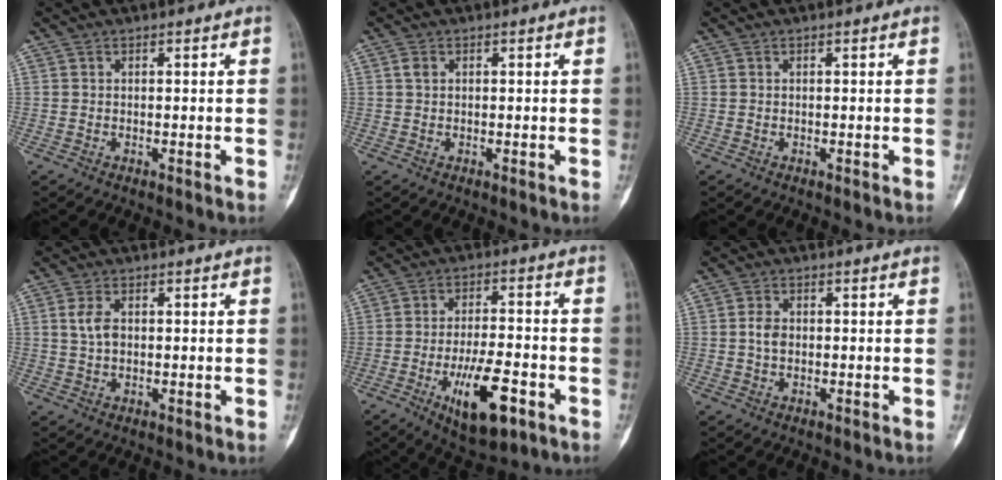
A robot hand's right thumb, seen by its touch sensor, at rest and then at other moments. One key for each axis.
{"total": 1.2, "fx": 0.4, "fy": 0.9, "fz": 0.7, "tx": -0.008, "ty": 0.003, "tz": 0.006}
{"total": 0.0}
{"total": 3.9, "fx": 0.8, "fy": 2.4, "fz": 2.9, "tx": -0.058, "ty": 0.003, "tz": 0.015}
{"total": 13.1, "fx": -5.4, "fy": 5.2, "fz": 10.8, "tx": -0.175, "ty": 0.020, "tz": -0.078}
{"total": 2.7, "fx": 0.0, "fy": 1.9, "fz": 1.9, "tx": -0.031, "ty": 0.003, "tz": -0.004}